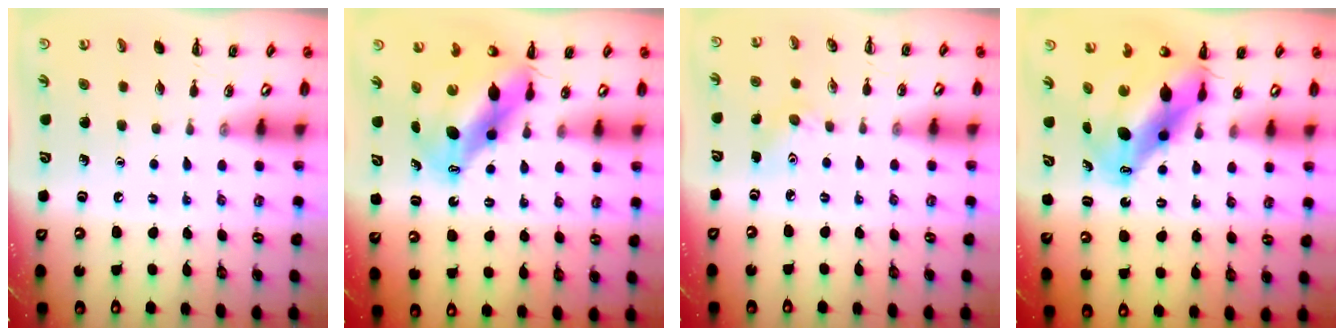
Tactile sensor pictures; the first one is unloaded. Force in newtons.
{"total": 9.9, "press": 9.6, "slide": 2.6}
{"total": 5.8, "press": 5.6, "slide": 1.5}
{"total": 11.3, "press": 11.0, "slide": 2.6}